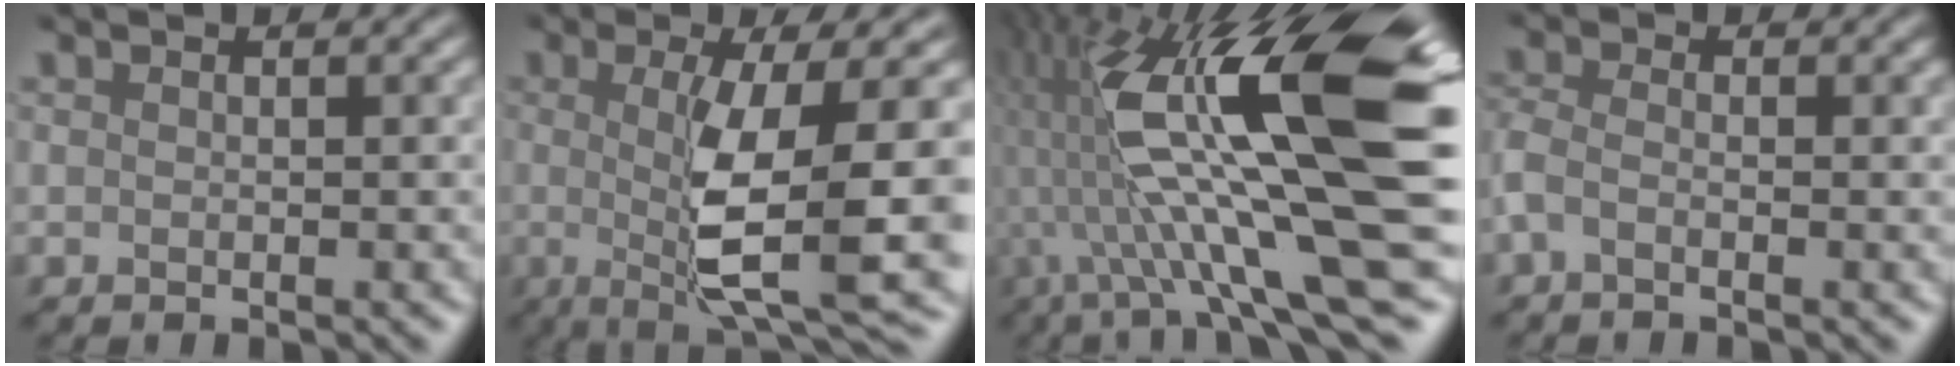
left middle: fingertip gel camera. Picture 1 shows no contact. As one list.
[{"total": 8.5, "force": [-1.2, 1.1, 8.3], "torque": [-0.155, -0.021, 0.006]}, {"total": 14.3, "force": [0.7, 3.8, 13.8], "torque": [-0.273, 0.007, 0.038]}, {"total": 2.4, "force": [-2.2, -0.8, -0.3], "torque": [-0.033, -0.007, -0.027]}]